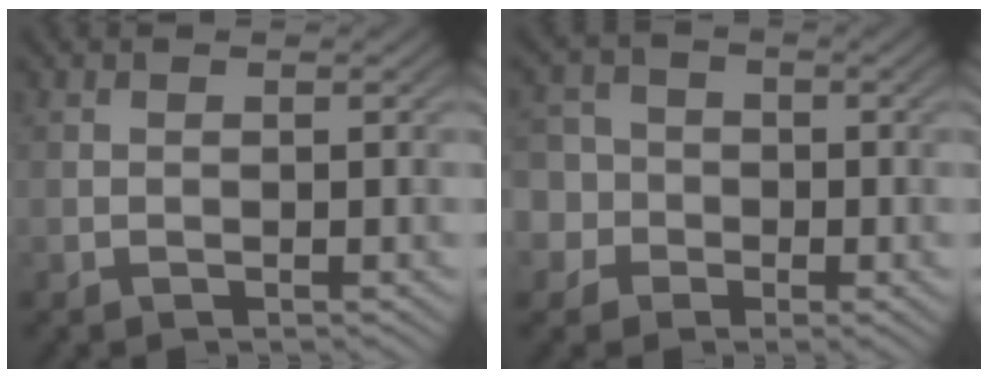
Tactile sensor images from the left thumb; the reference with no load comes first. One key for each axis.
{"total": 7.0, "fx": -1.2, "fy": 6.5, "fz": 2.2, "tx": -0.068, "ty": 0.009, "tz": -0.056}